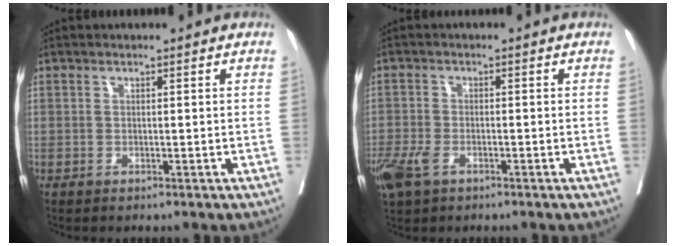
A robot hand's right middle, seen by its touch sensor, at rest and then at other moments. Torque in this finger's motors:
{"motor_torque": [1.09, -1.04, 0.30, 0.15]}